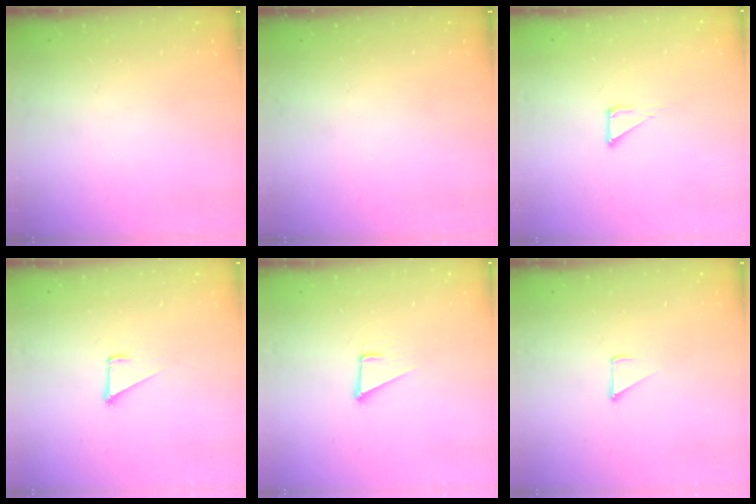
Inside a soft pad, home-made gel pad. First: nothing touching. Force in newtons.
{"total": 0.0}
{"total": 3.5, "press": 3.5, "slide": 0.2}
{"total": 1.7, "press": 1.7, "slide": 0.1}
{"total": 3.6, "press": 2.7, "slide": 2.4}
{"total": 1.7, "press": 1.7, "slide": 0.1}